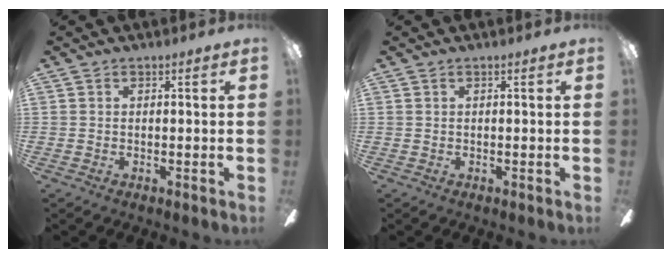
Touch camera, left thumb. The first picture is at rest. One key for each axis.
{"total": 0.0}